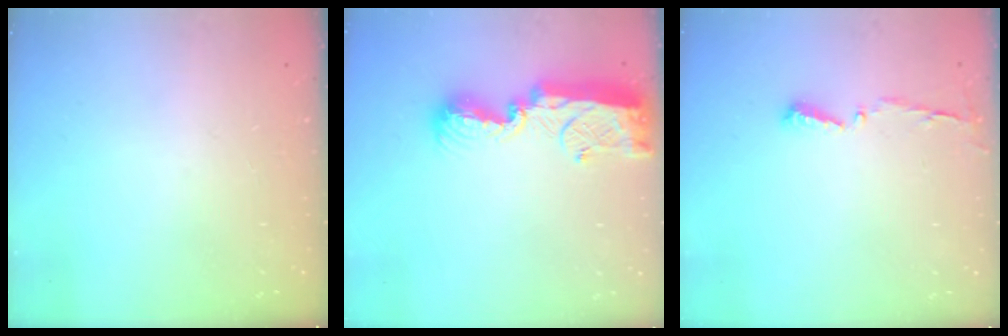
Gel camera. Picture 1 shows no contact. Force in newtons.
{"total": 13.5, "press": 13.5, "slide": 0.6}
{"total": 4.3, "press": 4.3, "slide": 0.5}